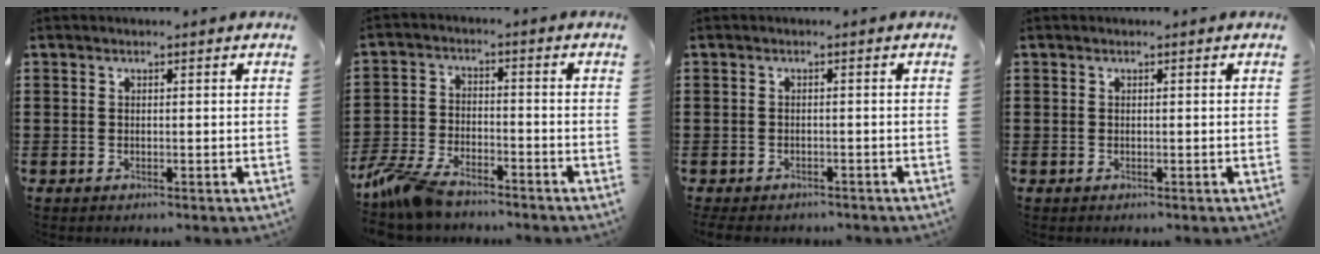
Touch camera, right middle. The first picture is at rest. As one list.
[{"total": 7.3, "force": [-6.3, 1.9, 3.3], "torque": [-0.088, -0.002, -0.125]}, {"total": 1.3, "force": [-1.3, 0.3, 0.2], "torque": [-0.008, -0.002, -0.028]}, {"total": 0.0}]